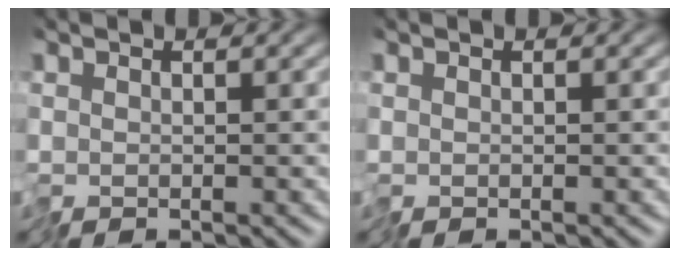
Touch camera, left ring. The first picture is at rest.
{"total": 0.0}